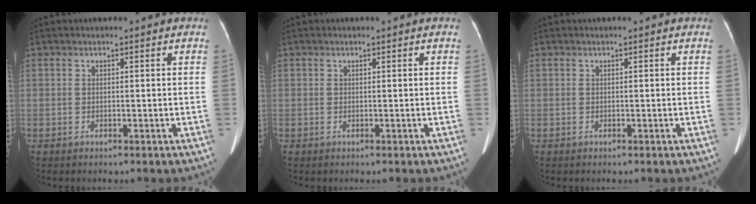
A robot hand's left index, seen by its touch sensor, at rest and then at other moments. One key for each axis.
{"total": 0.0}
{"total": 0.0}